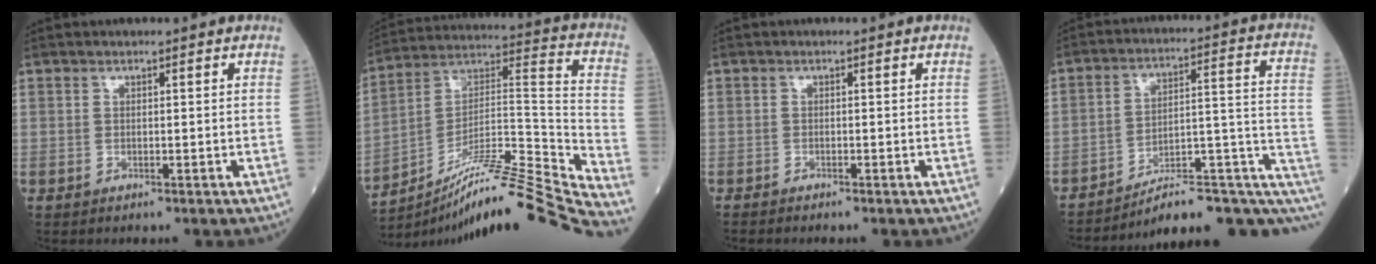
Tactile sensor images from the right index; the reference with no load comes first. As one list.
[{"total": 24.8, "force": [-20.9, -1.8, 13.3], "torque": [-0.171, 0.013, -0.339]}, {"total": 1.3, "force": [-1.2, 0.1, 0.6], "torque": [-0.012, -0.002, -0.019]}, {"total": 16.3, "force": [-10.8, 4.7, 11.2], "torque": [-0.090, 0.079, -0.138]}]